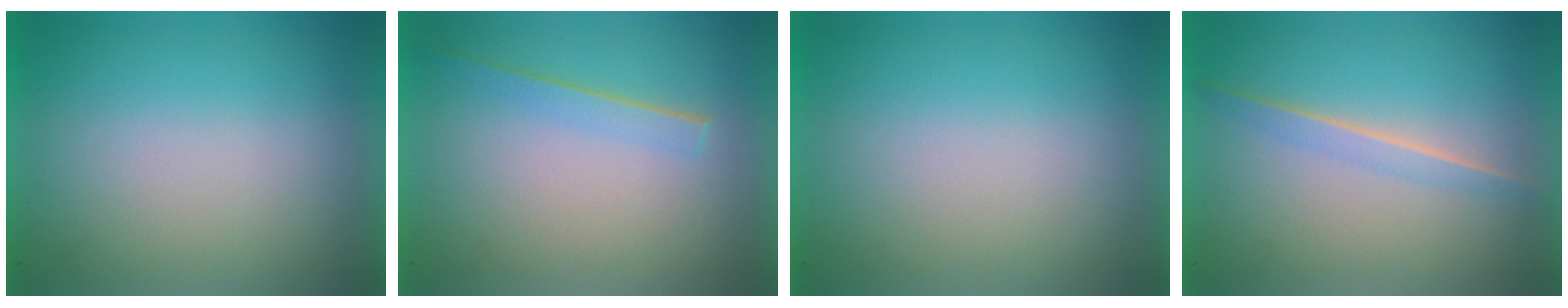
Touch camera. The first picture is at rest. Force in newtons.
{"total": 1.5}
{"total": 0.0}
{"total": 1.4}